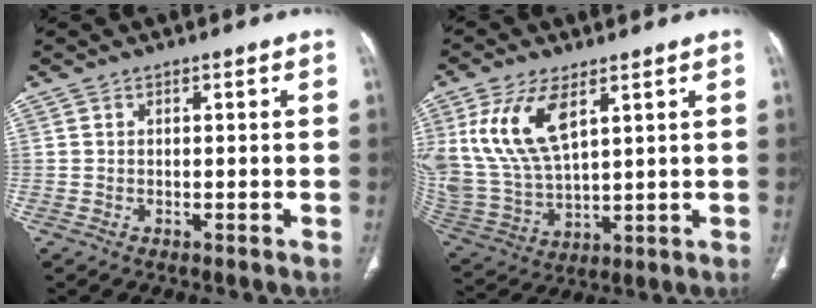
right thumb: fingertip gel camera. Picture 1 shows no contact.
{"total": 14.9, "force": [6.3, 7.2, 11.4], "torque": [-0.239, -0.019, 0.141]}